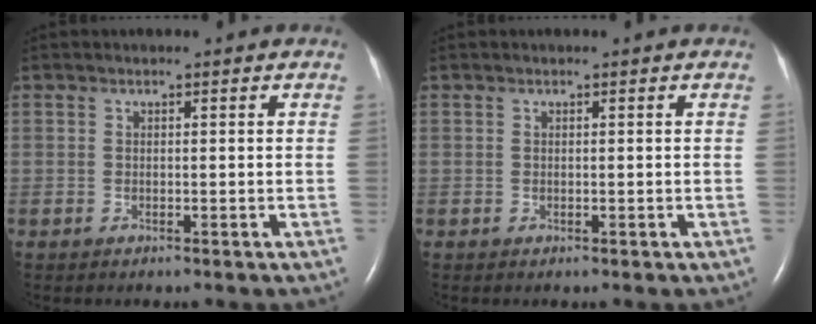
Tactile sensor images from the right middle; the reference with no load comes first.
{"total": 0.0}